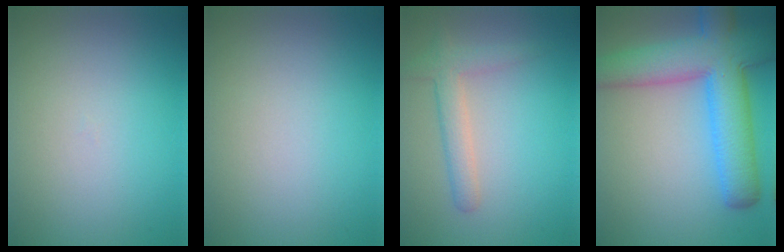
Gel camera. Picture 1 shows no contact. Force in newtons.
{"total": 0.0}
{"total": 2.6, "press": 2.6, "slide": 0.2}
{"total": 11.2, "press": 11.2, "slide": 0.4}